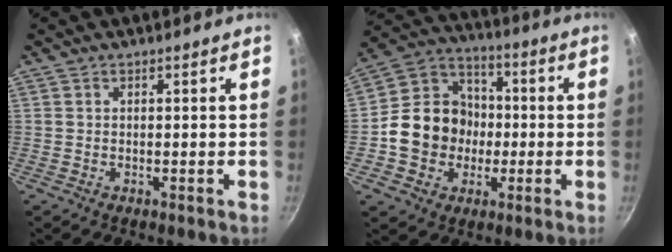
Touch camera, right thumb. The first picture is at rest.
{"total": 14.6, "force": [-2.0, 12.8, 6.7], "torque": [-0.081, 0.035, -0.045]}